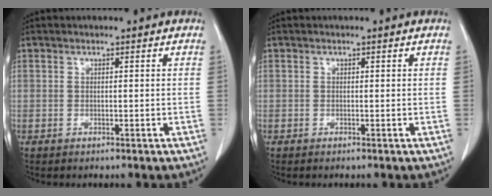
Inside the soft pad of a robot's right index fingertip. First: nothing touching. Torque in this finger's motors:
{"motor_torque": [0.01, -0.09, 0.01, 0.01]}